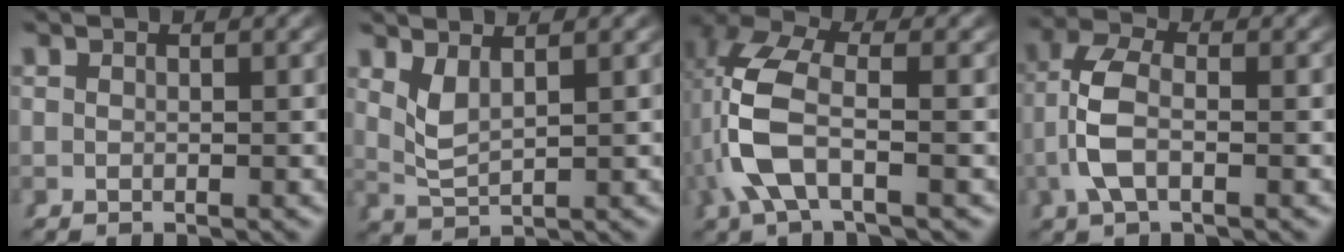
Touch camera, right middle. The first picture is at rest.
{"total": 2.1, "force": [1.2, 0.6, 1.6], "torque": [-0.038, -0.002, 0.028]}
{"total": 6.3, "force": [0.3, 2.7, 5.6], "torque": [-0.137, -0.003, 0.010]}
{"total": 4.5, "force": [0.0, 2.3, 3.9], "torque": [-0.101, -0.009, 0.005]}